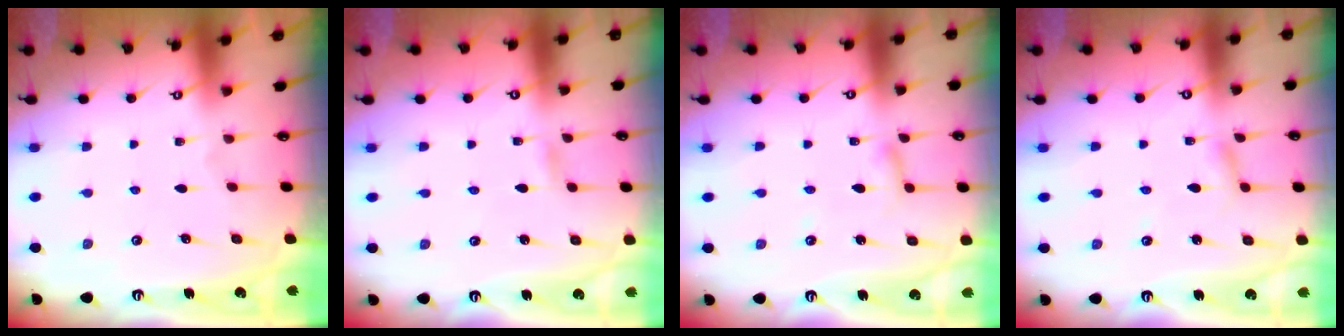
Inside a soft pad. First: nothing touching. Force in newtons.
{"total": 1.7, "press": 1.7, "slide": 0.2}
{"total": 2.6, "press": 2.6, "slide": 0.2}
{"total": 2.4, "press": 2.4, "slide": 0.2}